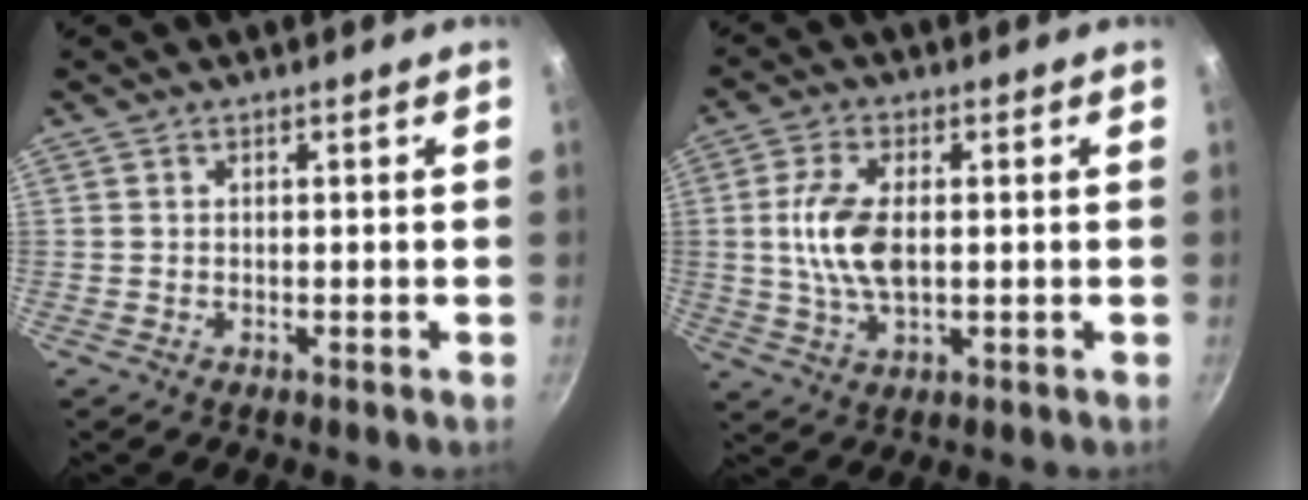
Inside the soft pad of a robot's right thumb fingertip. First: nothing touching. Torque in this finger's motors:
{"motor_torque": [1.14, 1.35, 1.02, 0.28, 0.31]}